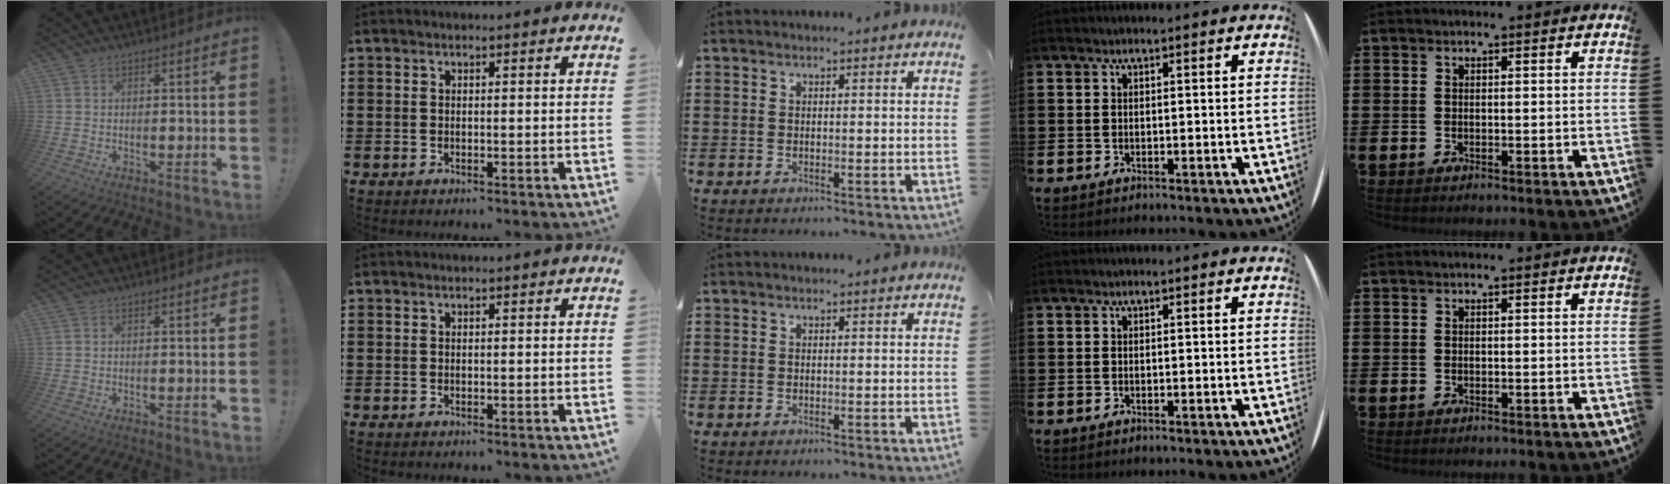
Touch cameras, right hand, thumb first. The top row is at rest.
{}